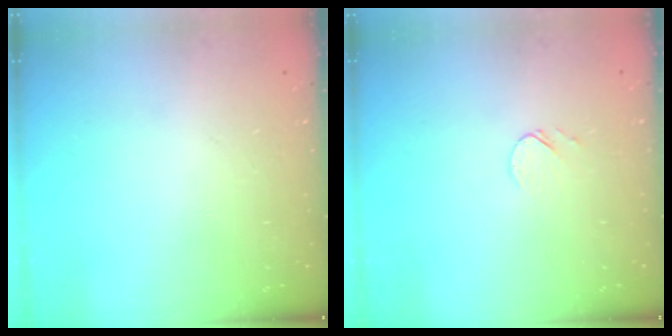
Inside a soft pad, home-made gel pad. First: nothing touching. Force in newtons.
{"total": 4.0, "press": 3.9, "slide": 0.5}